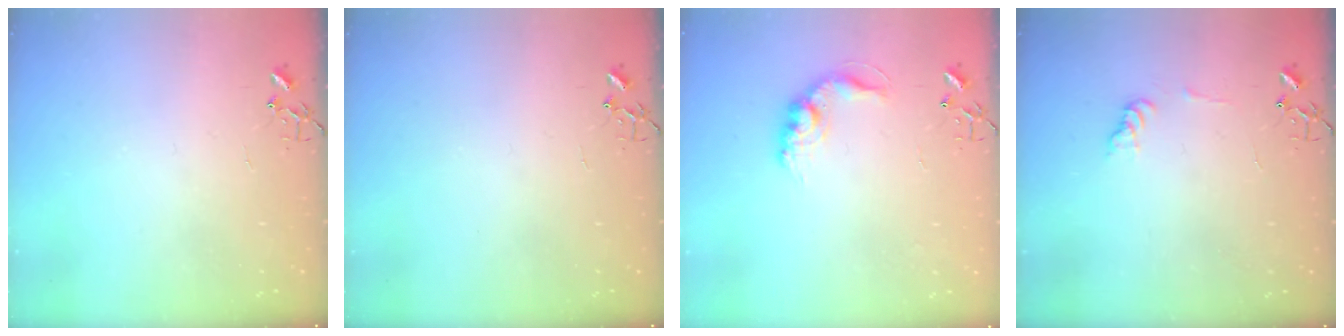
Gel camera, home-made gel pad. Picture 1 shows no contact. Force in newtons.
{"total": 0.0}
{"total": 12.6, "press": 12.5, "slide": 0.6}
{"total": 6.1, "press": 6.1, "slide": 0.4}